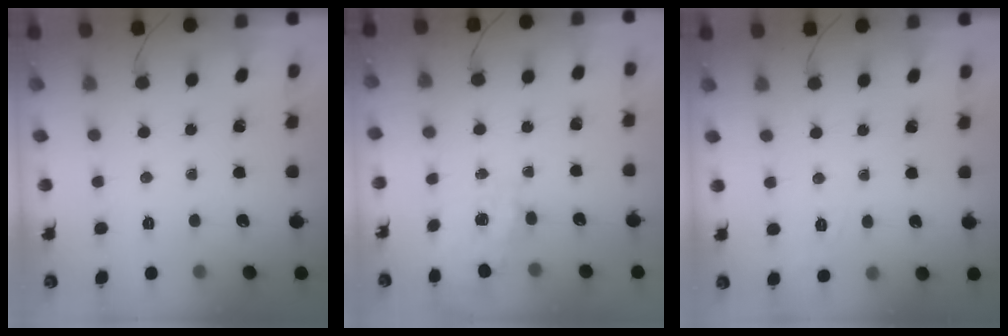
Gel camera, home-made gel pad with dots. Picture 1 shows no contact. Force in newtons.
{"total": 7.8, "press": 7.7, "slide": 0.9}
{"total": 1.9, "press": 0.8, "slide": 1.7}